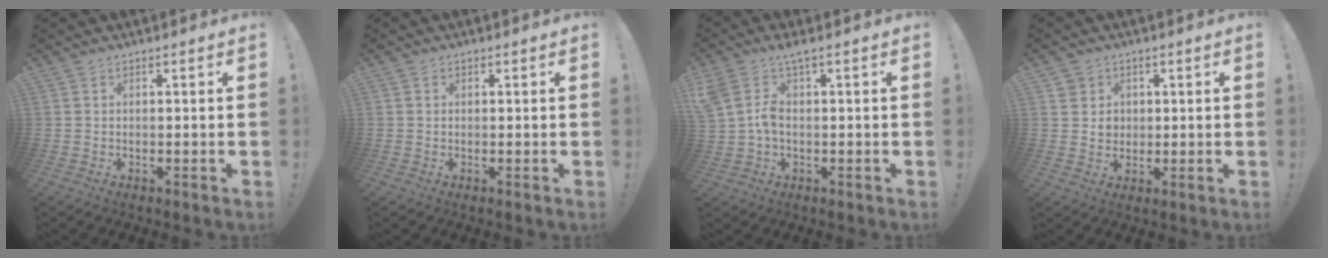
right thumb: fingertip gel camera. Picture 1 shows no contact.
{"total": 0.6, "force": [0.1, 0.6, 0.0], "torque": [-0.001, 0.003, 0.003]}
{"total": 6.3, "force": [0.7, 3.1, 5.4], "torque": [-0.112, -0.002, 0.011]}
{"total": 4.6, "force": [1.4, 4.3, 0.8], "torque": [-0.007, -0.009, 0.026]}